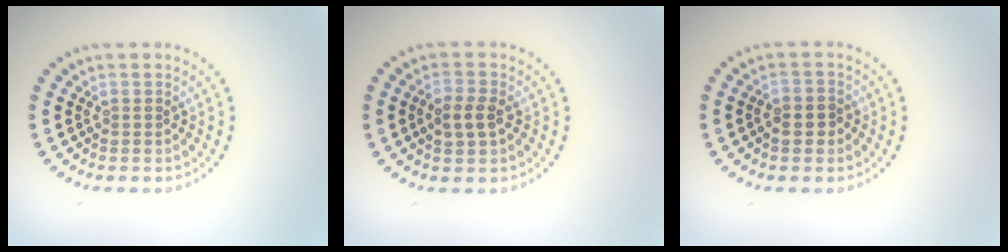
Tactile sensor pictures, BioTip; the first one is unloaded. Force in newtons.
{"total": 2.2, "press": 2.2, "slide": 0.3}
{"total": 1.5, "press": 1.5, "slide": 0.4}